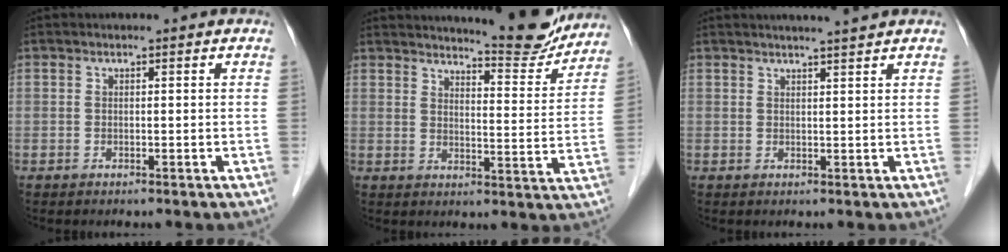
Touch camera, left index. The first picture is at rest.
{"total": 11.9, "force": [11.4, 0.8, 3.2], "torque": [-0.040, -0.030, 0.141]}
{"total": 4.9, "force": [4.3, -0.6, 2.1], "torque": [-0.030, 0.010, 0.055]}